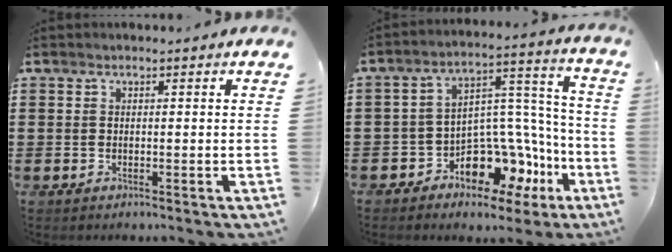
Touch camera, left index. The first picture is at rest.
{"total": 9.5, "force": [-6.5, 4.9, 4.8], "torque": [-0.075, -0.010, -0.117]}